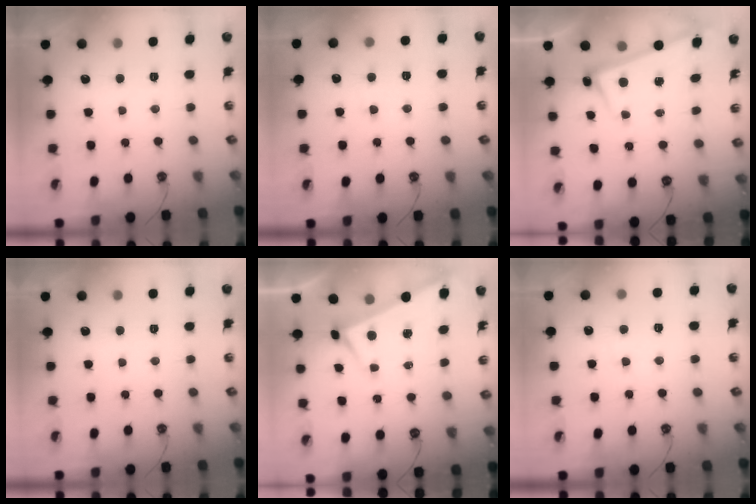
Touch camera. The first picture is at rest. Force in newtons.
{"total": 2.1, "press": 2.0, "slide": 0.5}
{"total": 2.9, "press": 2.8, "slide": 0.4}
{"total": 0.0}
{"total": 3.5, "press": 3.5, "slide": 0.3}
{"total": 2.1, "press": 2.1, "slide": 0.6}